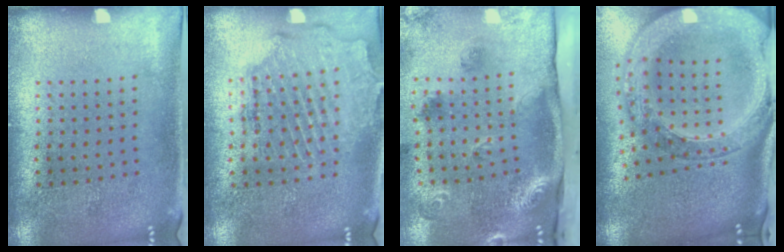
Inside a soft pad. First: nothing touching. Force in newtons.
{"total": 1.9, "press": 1.7, "slide": 0.7}
{"total": 2.5, "press": 1.9, "slide": 1.7}
{"total": 3.9, "press": 3.0, "slide": 2.5}